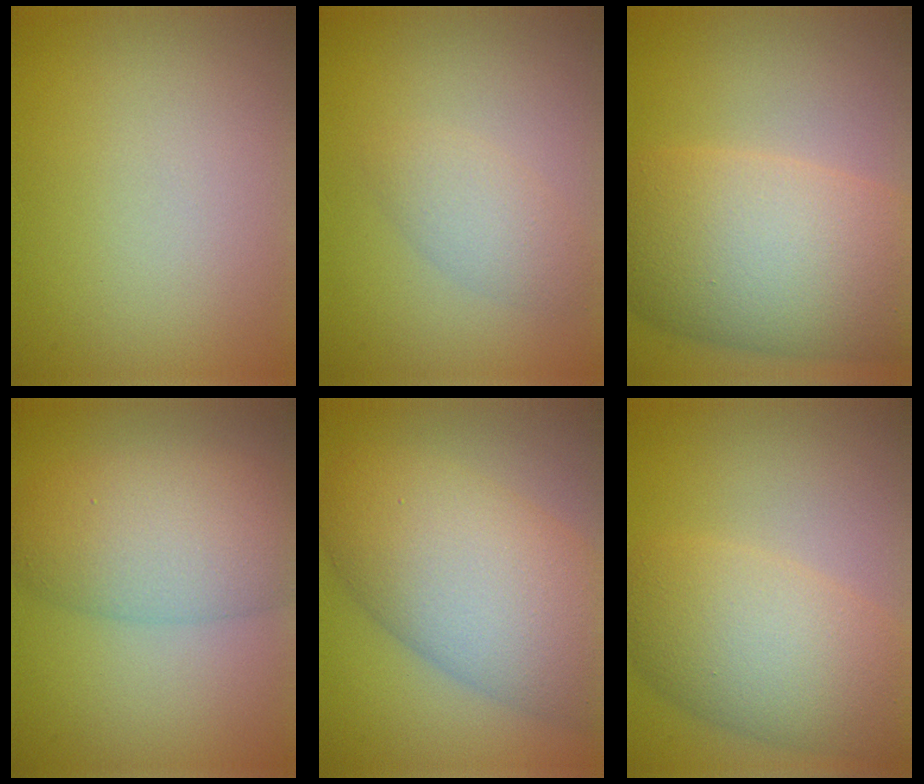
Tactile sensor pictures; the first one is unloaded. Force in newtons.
{"total": 2.1, "press": 2.1, "slide": 0.1}
{"total": 11.7, "press": 11.7, "slide": 0.7}
{"total": 6.6, "press": 6.6, "slide": 0.2}
{"total": 10.0, "press": 10.0, "slide": 0.3}
{"total": 7.6, "press": 7.6, "slide": 0.4}